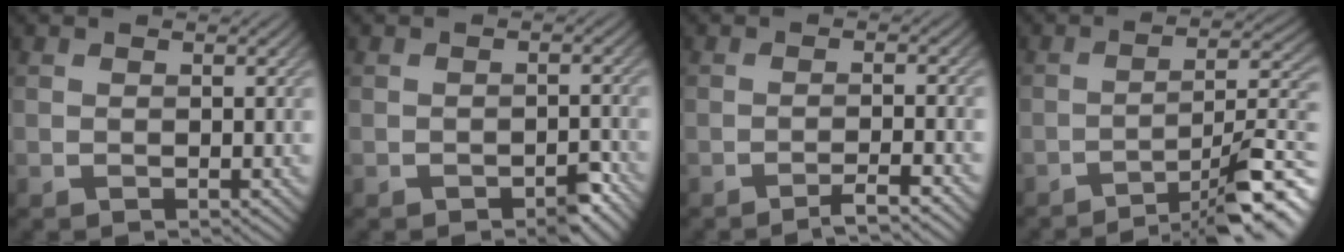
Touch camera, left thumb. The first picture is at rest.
{"total": 2.5, "force": [-1.7, 1.0, 1.5], "torque": [-0.020, 0.001, -0.024]}
{"total": 3.5, "force": [-2.6, 0.3, 2.4], "torque": [-0.034, 0.012, -0.053]}
{"total": 11.4, "force": [-7.9, 1.8, 8.0], "torque": [-0.119, 0.021, -0.117]}